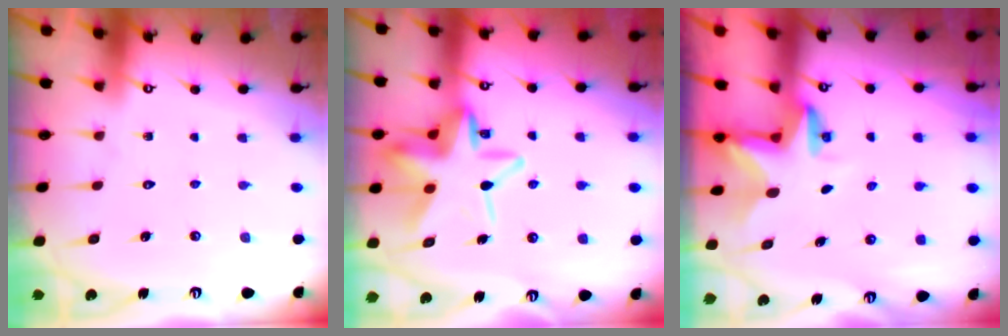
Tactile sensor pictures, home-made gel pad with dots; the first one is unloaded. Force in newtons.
{"total": 15.6, "press": 15.4, "slide": 2.6}
{"total": 2.8, "press": 2.8, "slide": 0.1}